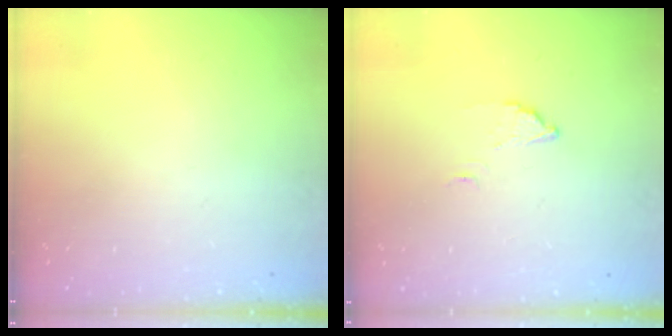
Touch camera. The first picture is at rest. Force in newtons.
{"total": 2.2, "press": 2.2, "slide": 0.1}